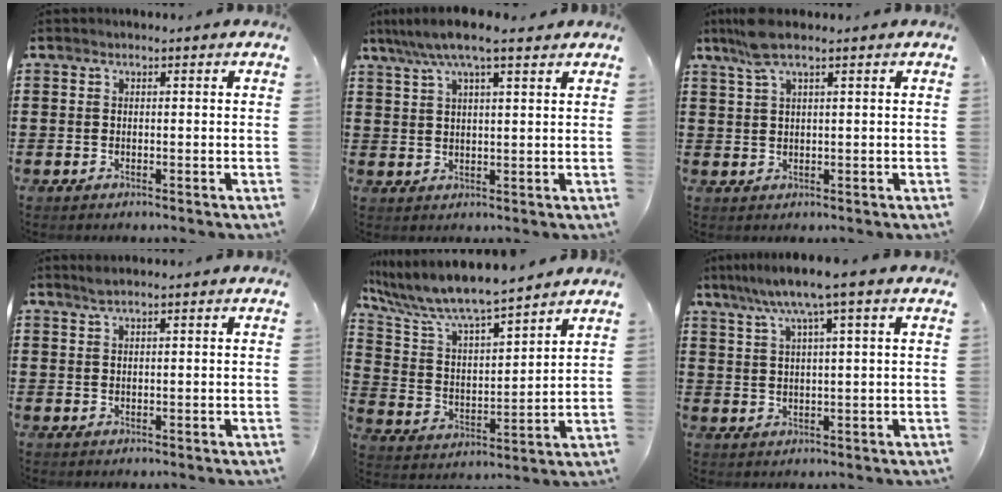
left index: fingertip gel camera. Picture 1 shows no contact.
{"total": 6.8, "force": [5.1, 0.9, 4.4], "torque": [-0.098, -0.005, 0.091]}
{"total": 4.7, "force": [2.8, 0.7, 3.7], "torque": [-0.078, 0.005, 0.051]}
{"total": 1.4, "force": [1.0, 0.0, 1.0], "torque": [-0.021, 0.000, 0.018]}
{"total": 7.6, "force": [6.9, 0.7, 3.1], "torque": [-0.093, -0.045, 0.115]}
{"total": 6.3, "force": [3.6, -0.2, 5.1], "torque": [-0.109, -0.002, 0.058]}